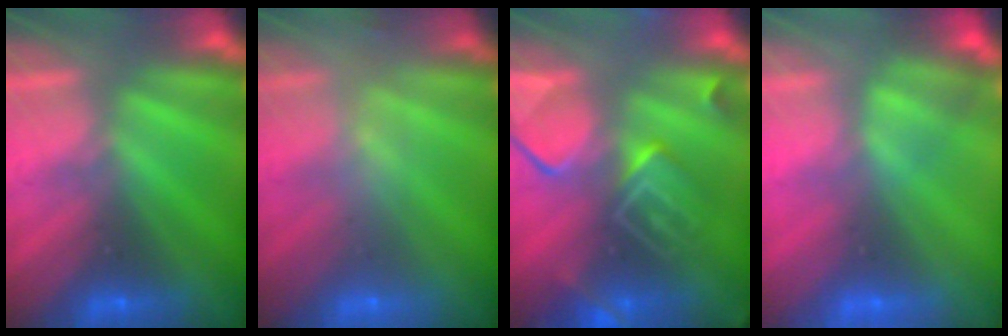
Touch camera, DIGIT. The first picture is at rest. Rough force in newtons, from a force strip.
{"total": 2.3}
{"total": 6.1}
{"total": 3.6}